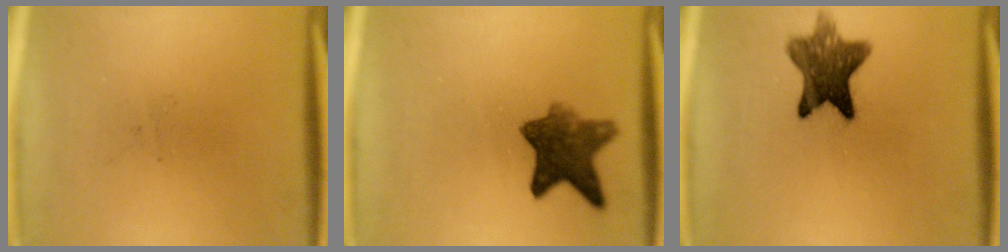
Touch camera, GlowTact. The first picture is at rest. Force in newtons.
{"total": 8.1}
{"total": 9.6}